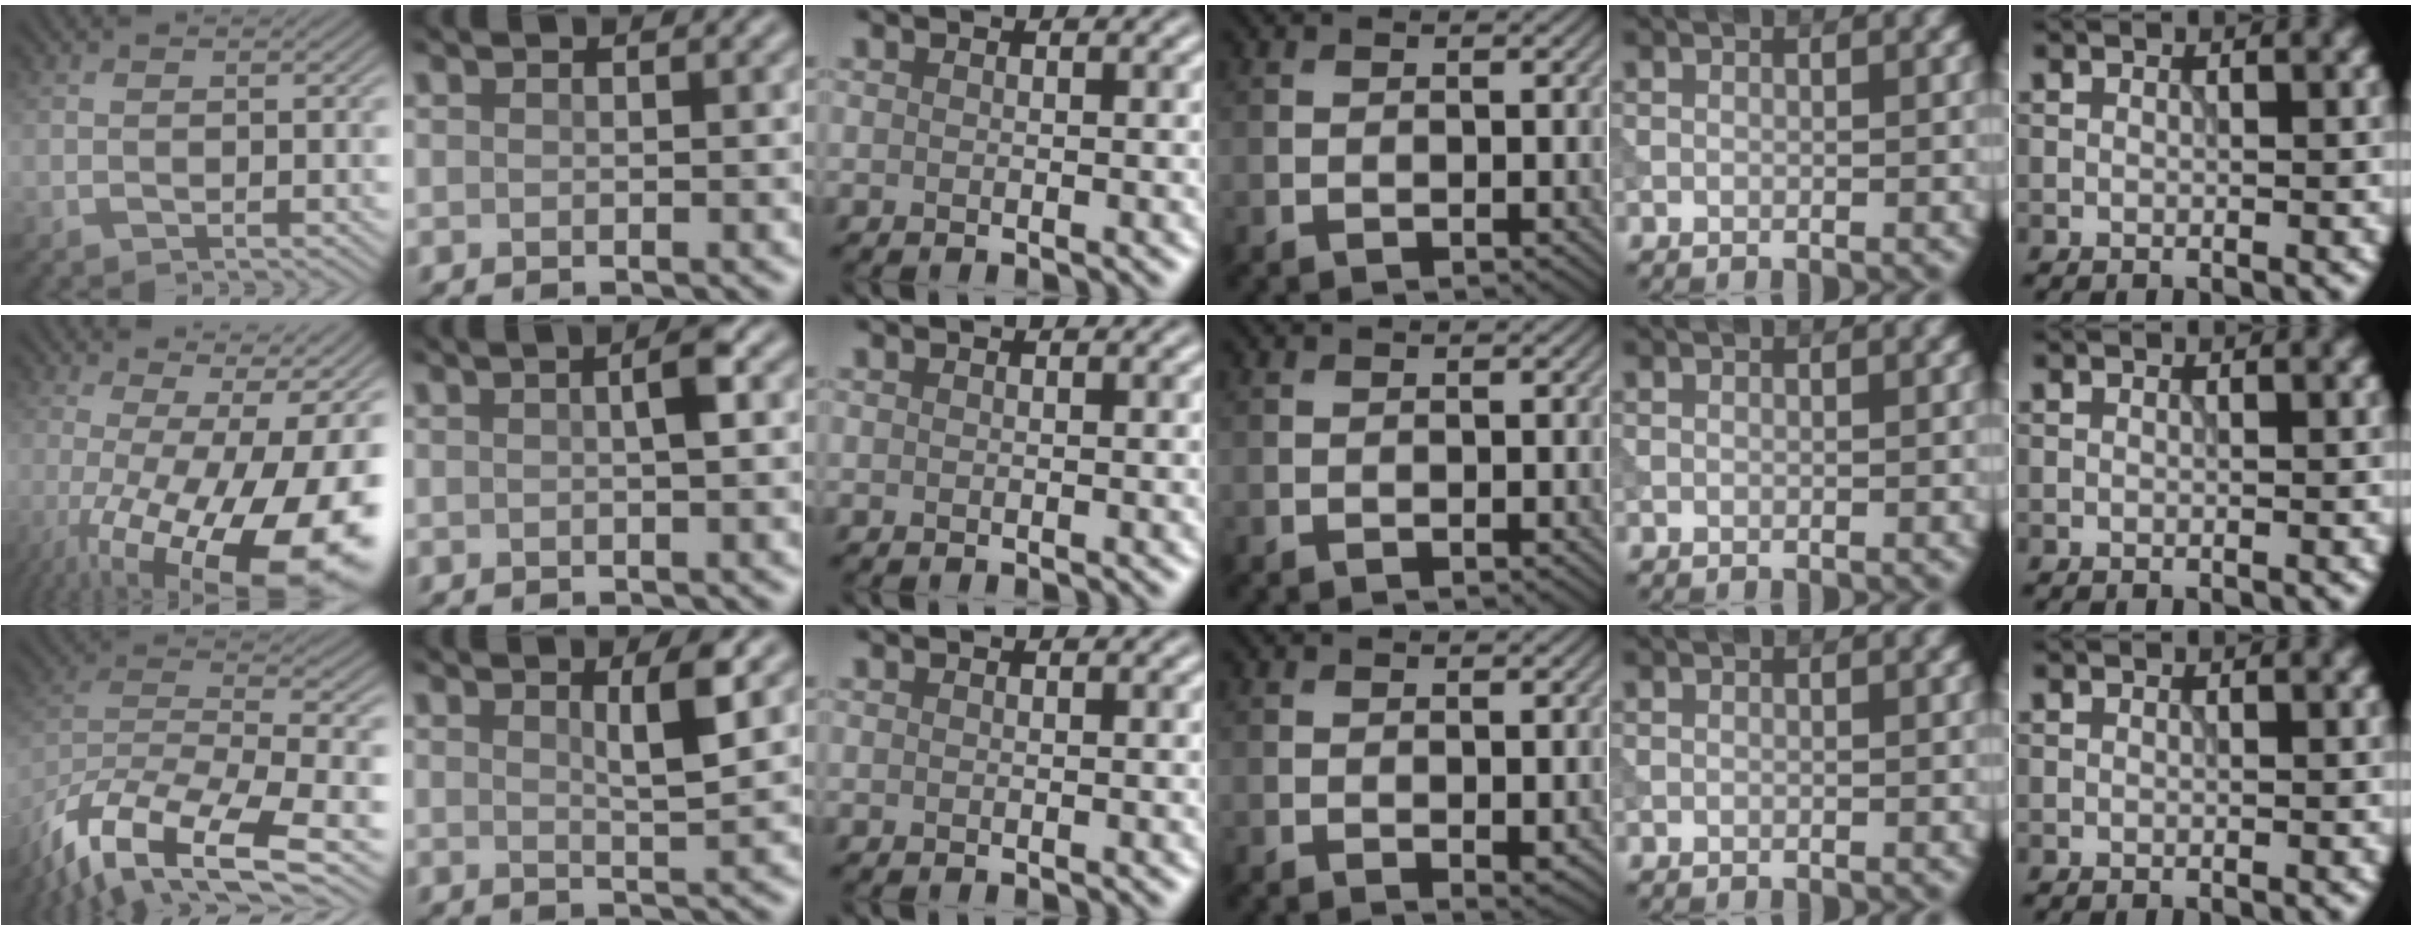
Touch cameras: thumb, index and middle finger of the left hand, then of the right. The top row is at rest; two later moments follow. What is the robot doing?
{"motion": "extract", "object": "tissue"}